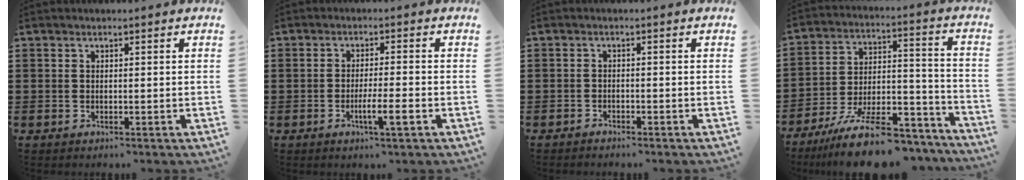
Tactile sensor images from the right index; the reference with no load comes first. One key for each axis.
{"total": 4.9, "fx": -2.0, "fy": 0.4, "fz": 4.4, "tx": -0.071, "ty": -0.007, "tz": -0.034}
{"total": 1.0, "fx": -1.0, "fy": 0.1, "fz": 0.1, "tx": -0.006, "ty": 0.000, "tz": -0.021}
{"total": 14.6, "fx": -11.9, "fy": 3.7, "fz": 7.7, "tx": -0.122, "ty": 0.050, "tz": -0.214}